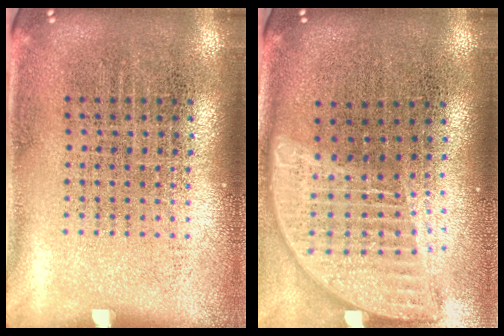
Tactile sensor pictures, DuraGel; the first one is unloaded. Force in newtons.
{"total": 2.0, "press": 1.6, "slide": 1.2}